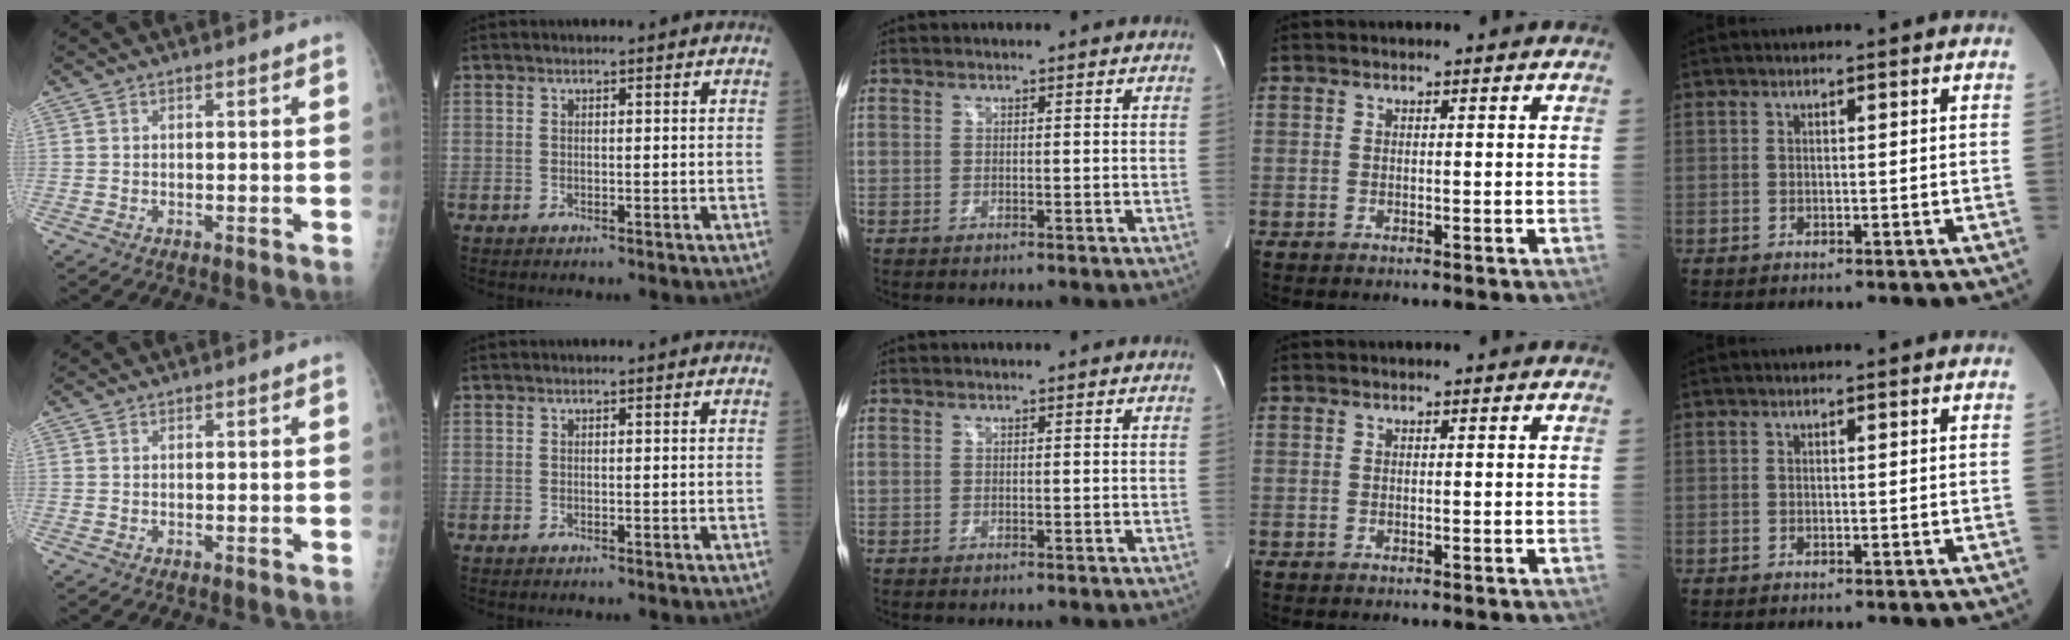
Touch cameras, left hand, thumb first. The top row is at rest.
{}